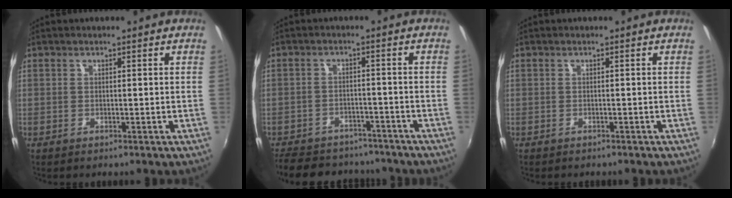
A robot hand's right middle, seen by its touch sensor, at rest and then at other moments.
{"total": 16.2, "force": [-13.6, 6.8, 5.6], "torque": [-0.138, 0.012, -0.187]}
{"total": 0.7, "force": [-0.6, 0.2, 0.1], "torque": [-0.005, -0.002, -0.010]}